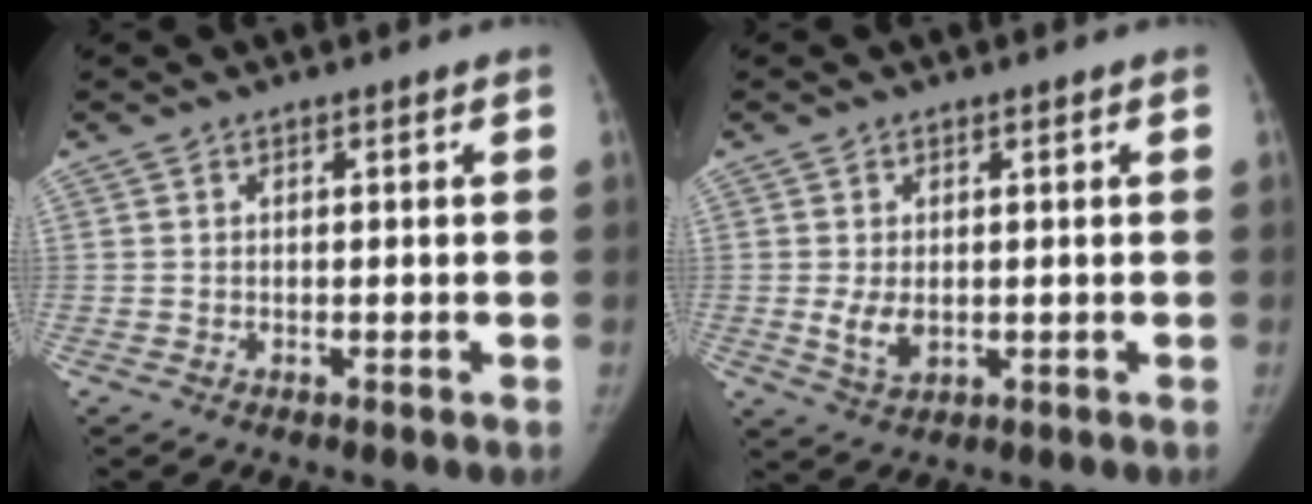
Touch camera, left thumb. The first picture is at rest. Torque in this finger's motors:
{"motor_torque": [-0.03, 0.07, 0.76, -0.46, 0.01]}